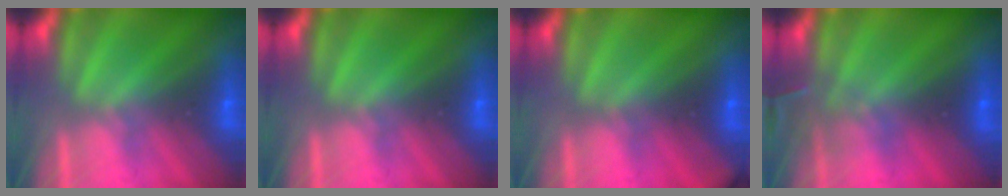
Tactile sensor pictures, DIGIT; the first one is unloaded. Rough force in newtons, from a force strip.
{"total": 0.0}
{"total": 2.2}
{"total": 3.0}